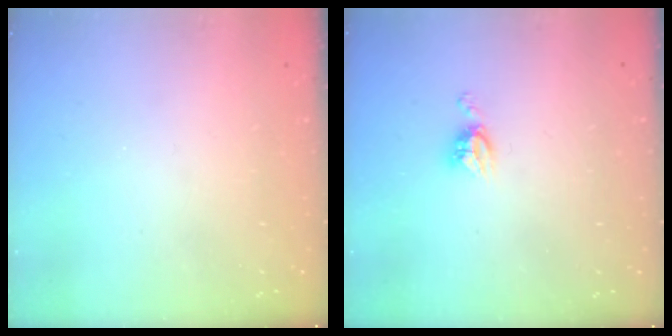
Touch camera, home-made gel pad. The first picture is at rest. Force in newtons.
{"total": 4.5, "press": 4.5, "slide": 0.3}